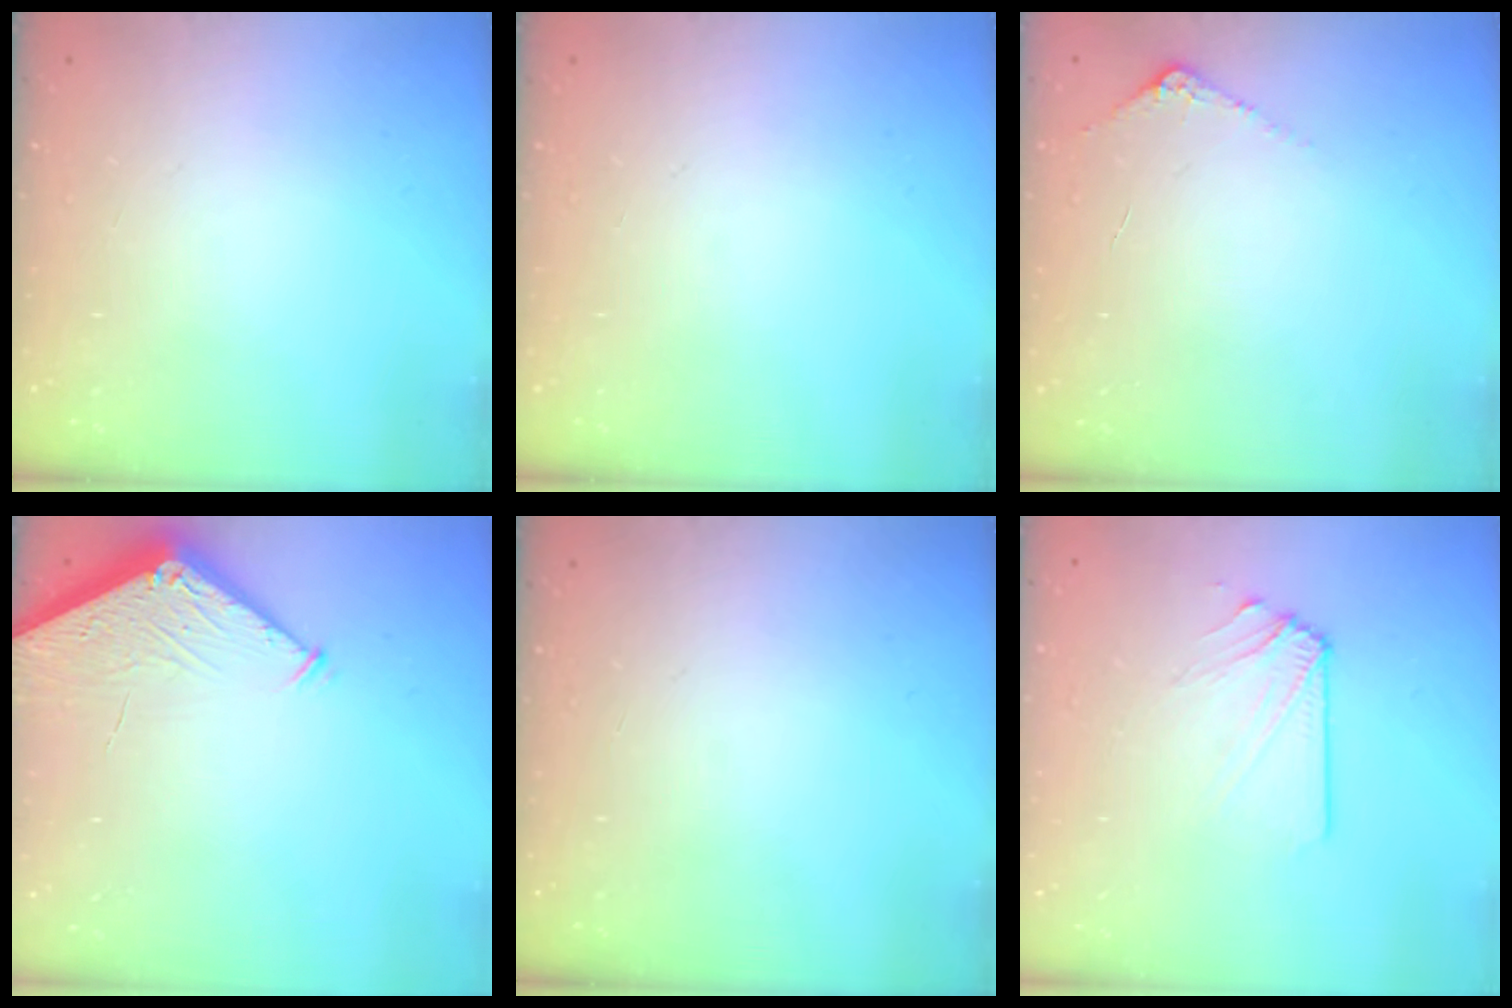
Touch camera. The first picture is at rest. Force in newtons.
{"total": 0.0}
{"total": 6.0, "press": 5.9, "slide": 0.7}
{"total": 4.2, "press": 4.2, "slide": 0.5}
{"total": 0.0}
{"total": 2.9, "press": 2.8, "slide": 0.5}